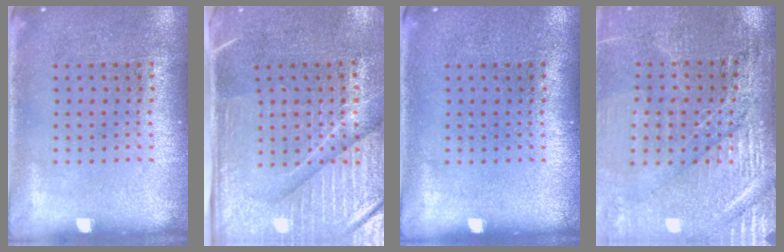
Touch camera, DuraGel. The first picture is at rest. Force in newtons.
{"total": 4.5, "press": 3.9, "slide": 2.3}
{"total": 0.0}
{"total": 3.3, "press": 3.3, "slide": 0.0}